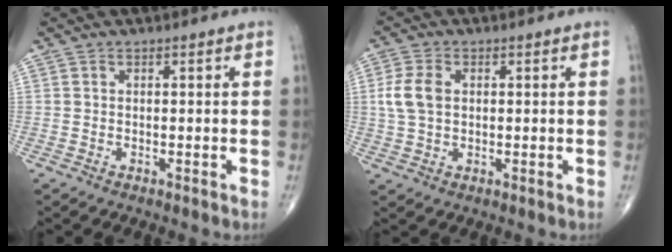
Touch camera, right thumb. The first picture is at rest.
{"total": 5.8, "force": [0.8, 3.8, 4.2], "torque": [-0.094, 0.004, 0.015]}